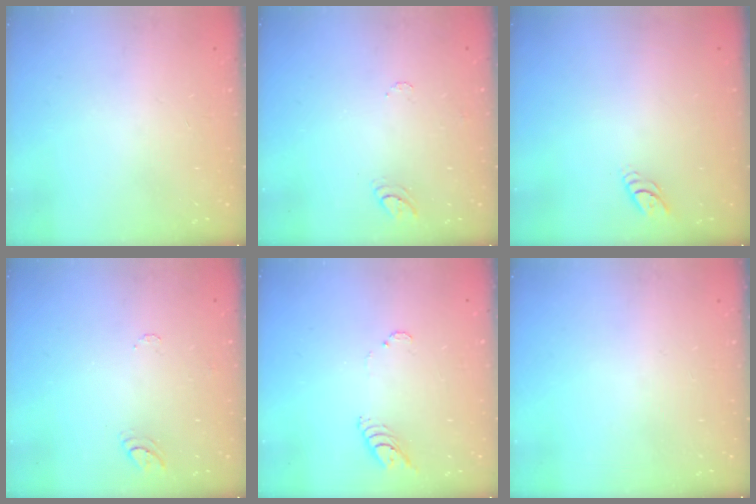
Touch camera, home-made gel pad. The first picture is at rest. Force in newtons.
{"total": 5.5, "press": 5.5, "slide": 0.7}
{"total": 3.7, "press": 3.7, "slide": 0.5}
{"total": 5.5, "press": 5.5, "slide": 0.7}
{"total": 4.7, "press": 4.7, "slide": 0.5}
{"total": 0.0}